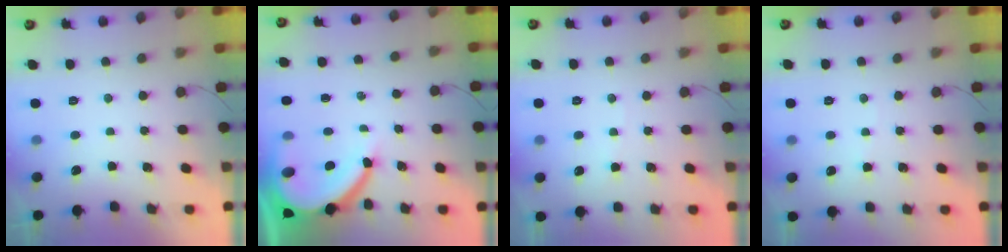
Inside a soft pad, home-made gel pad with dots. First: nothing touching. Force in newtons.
{"total": 11.3, "press": 11.2, "slide": 1.4}
{"total": 2.0, "press": 2.0, "slide": 0.3}
{"total": 2.7, "press": 2.6, "slide": 0.4}